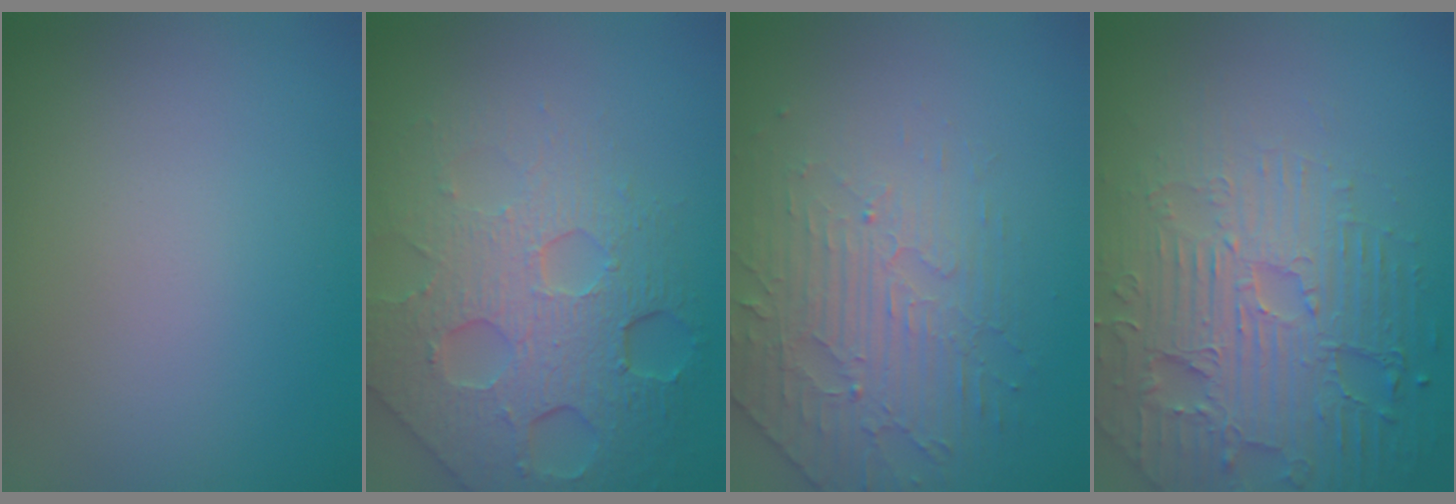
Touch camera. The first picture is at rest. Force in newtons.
{"total": 7.9, "press": 5.5, "slide": 5.7}
{"total": 4.6, "press": 3.3, "slide": 3.1}
{"total": 6.9, "press": 5.3, "slide": 4.4}